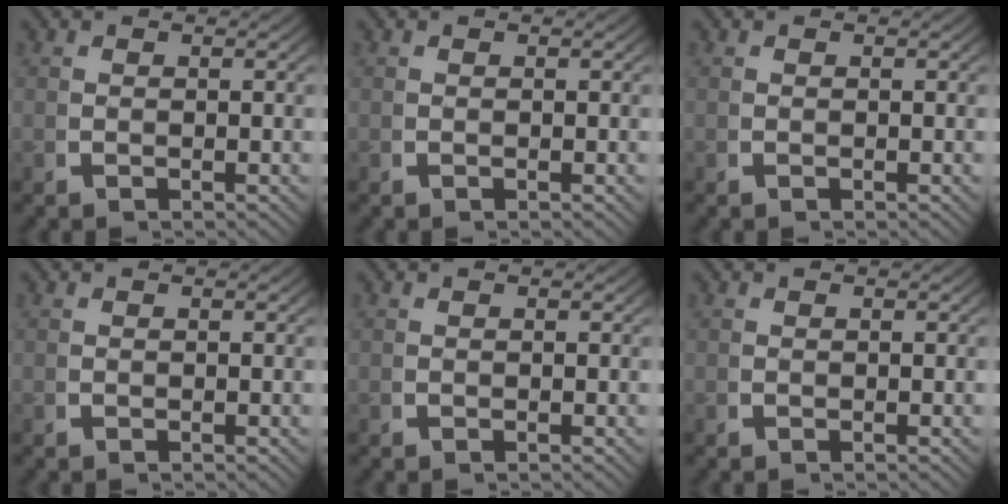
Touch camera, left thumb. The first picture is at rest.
{"total": 0.0}
{"total": 0.0}
{"total": 0.0}
{"total": 0.0}
{"total": 0.0}